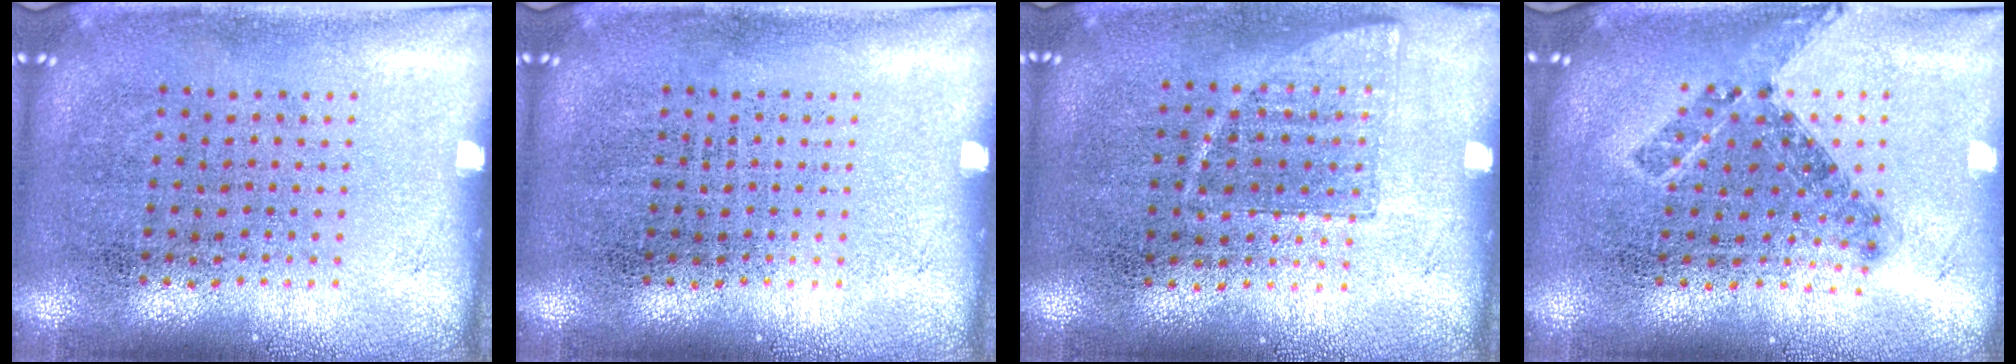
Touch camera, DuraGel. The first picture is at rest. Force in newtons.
{"total": 0.0}
{"total": 0.7, "press": 0.7, "slide": 0.3}
{"total": 0.7, "press": 0.7, "slide": 0.3}